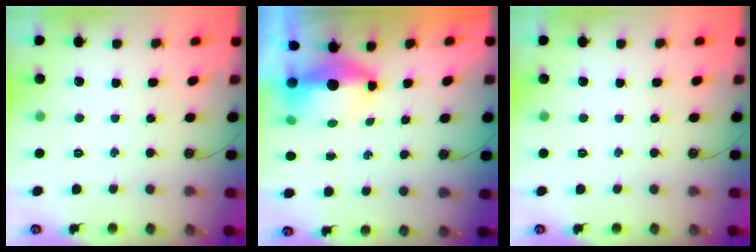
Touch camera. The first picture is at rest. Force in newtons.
{"total": 6.4, "press": 6.3, "slide": 1.3}
{"total": 0.0}